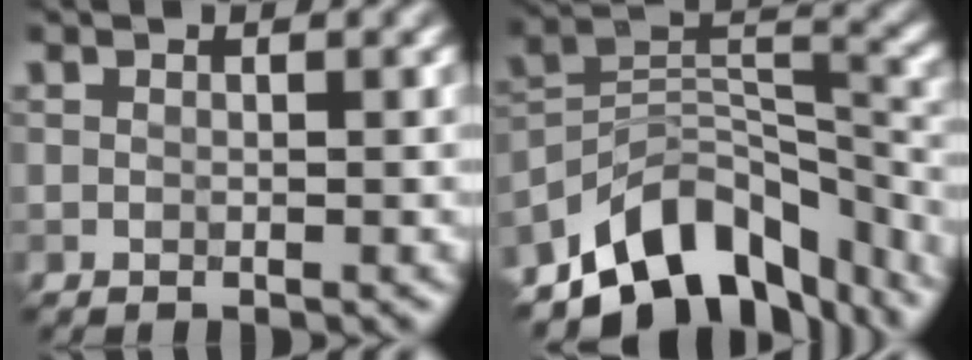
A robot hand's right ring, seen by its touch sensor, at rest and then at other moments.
{"total": 11.0, "force": [-7.9, 5.7, 5.2], "torque": [-0.075, 0.004, -0.144]}